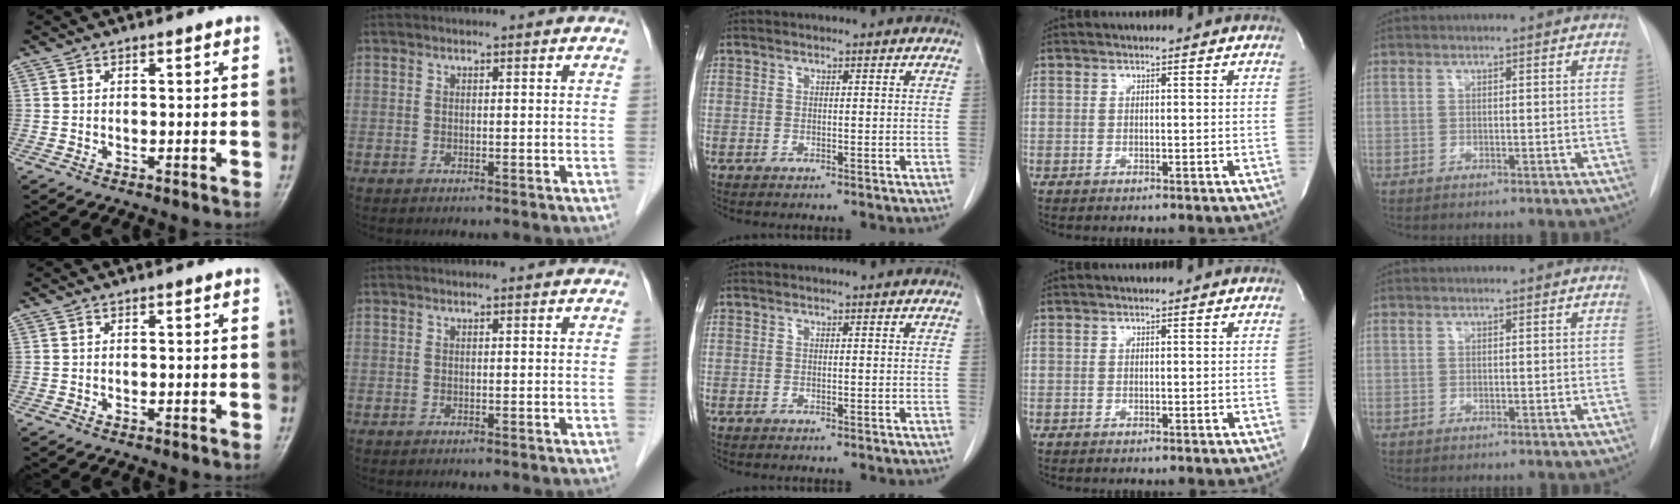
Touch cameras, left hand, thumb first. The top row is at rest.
{}